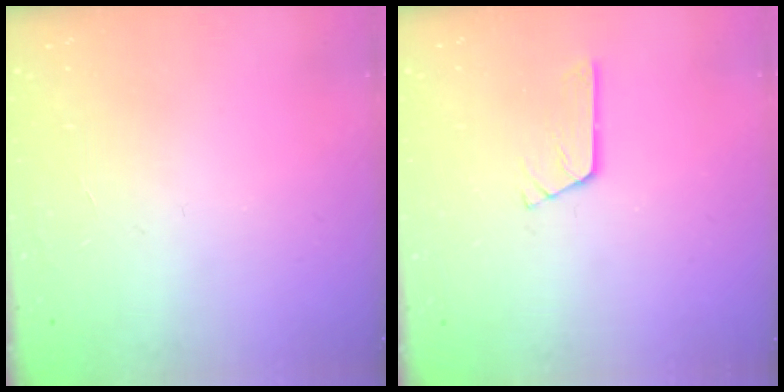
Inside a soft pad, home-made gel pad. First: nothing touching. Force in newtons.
{"total": 2.9, "press": 2.9, "slide": 0.1}